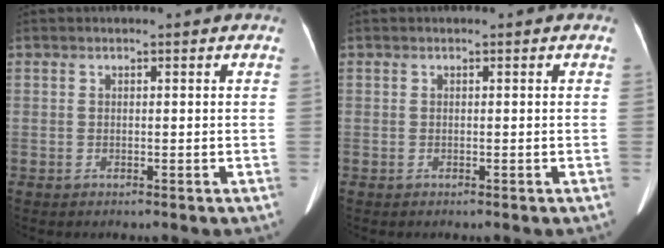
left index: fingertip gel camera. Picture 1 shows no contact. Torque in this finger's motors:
{"motor_torque": [0.01, 0.01, 0.00, 0.00]}